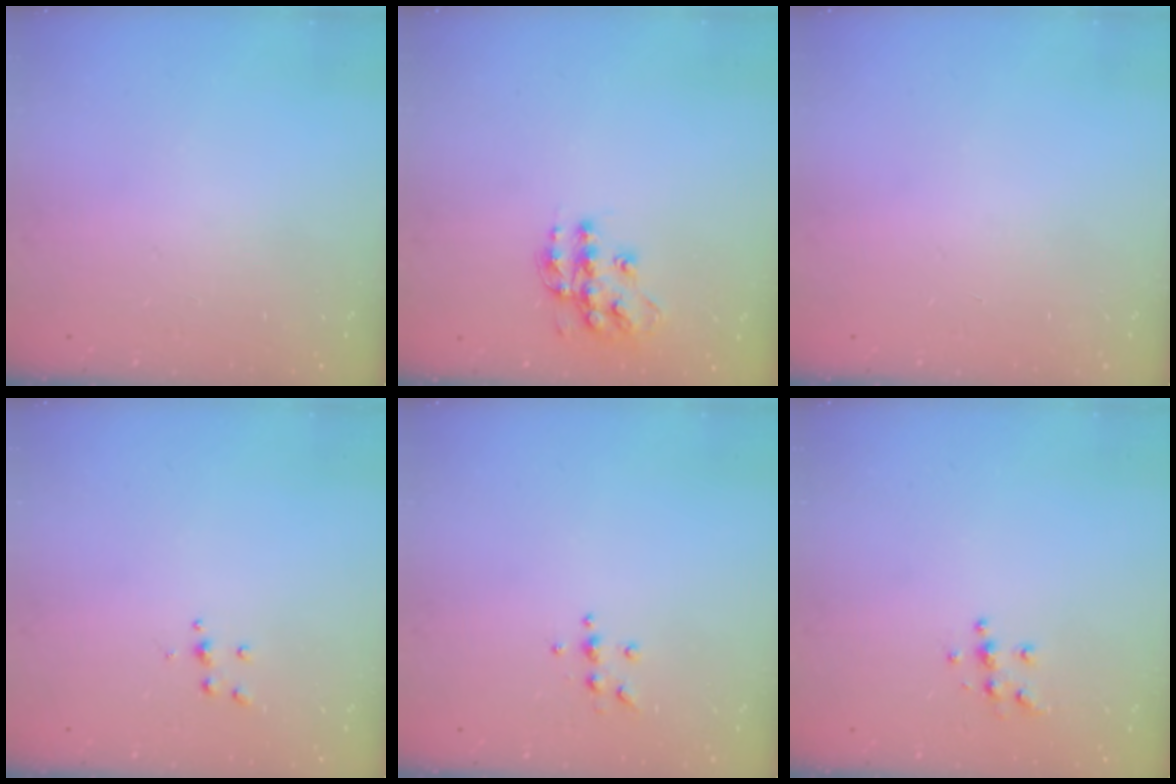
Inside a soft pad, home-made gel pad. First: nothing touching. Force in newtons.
{"total": 12.6, "press": 12.5, "slide": 0.9}
{"total": 0.0}
{"total": 3.6, "press": 3.6, "slide": 0.3}
{"total": 5.6, "press": 5.6, "slide": 0.7}
{"total": 5.4, "press": 5.4, "slide": 0.3}